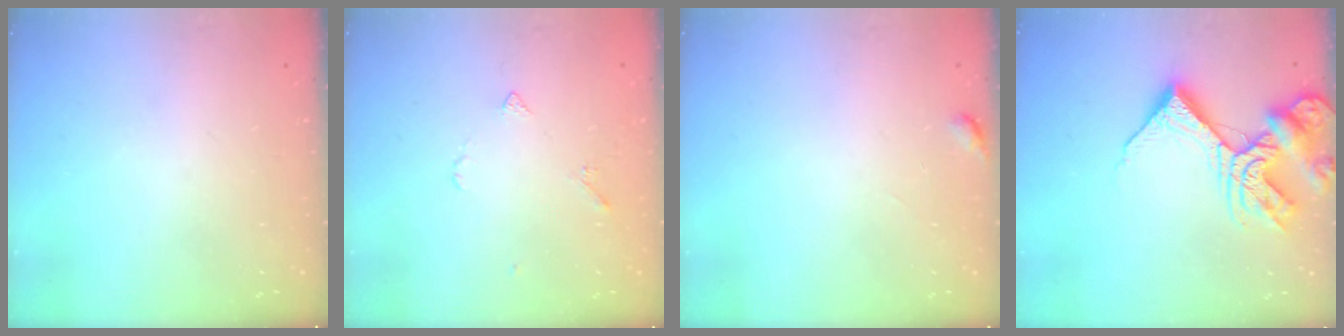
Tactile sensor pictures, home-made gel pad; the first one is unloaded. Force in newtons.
{"total": 3.8, "press": 3.7, "slide": 0.7}
{"total": 2.6, "press": 2.5, "slide": 0.3}
{"total": 16.0, "press": 15.9, "slide": 1.8}